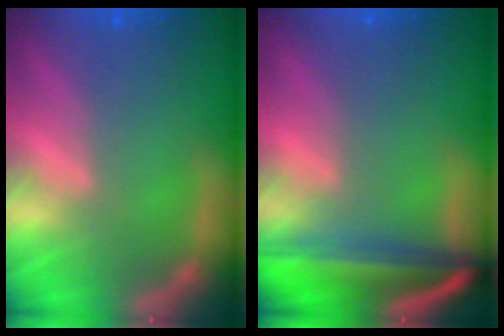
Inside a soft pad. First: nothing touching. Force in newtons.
{"total": 10.0}